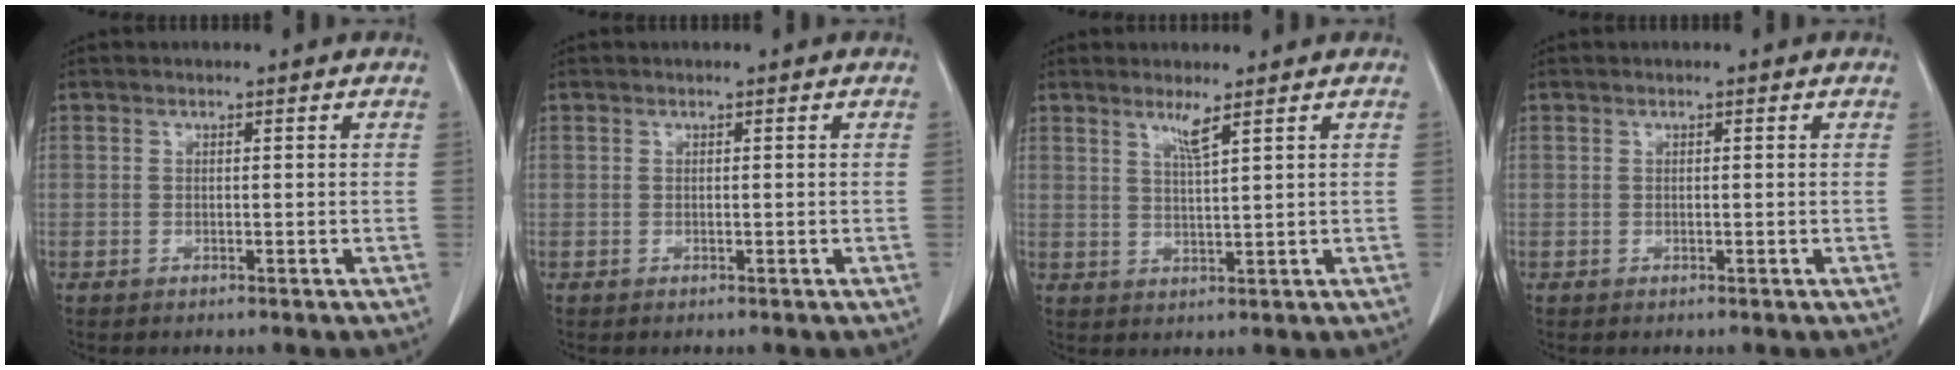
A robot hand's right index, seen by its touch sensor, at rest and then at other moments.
{"total": 0.0}
{"total": 2.7, "force": [1.8, -0.5, 2.0], "torque": [-0.039, -0.010, 0.038]}
{"total": 0.0}